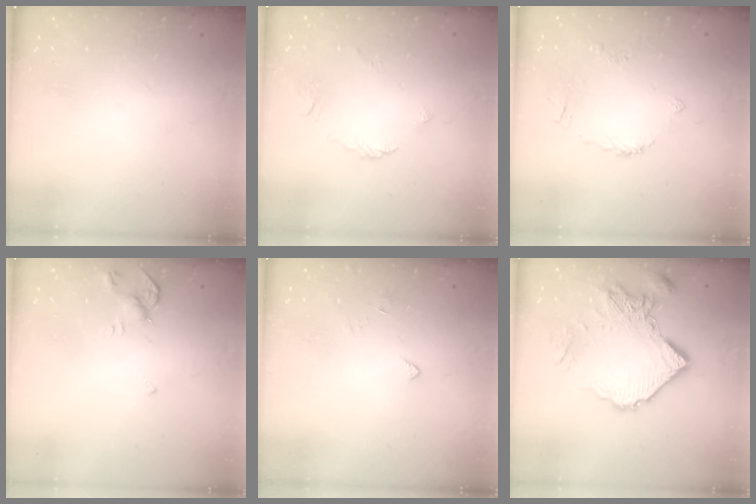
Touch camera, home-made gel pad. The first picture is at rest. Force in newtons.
{"total": 2.7, "press": 2.7, "slide": 0.5}
{"total": 4.8, "press": 4.8, "slide": 0.7}
{"total": 4.6, "press": 4.5, "slide": 0.9}
{"total": 2.5, "press": 2.4, "slide": 0.6}
{"total": 16.0, "press": 15.9, "slide": 1.6}